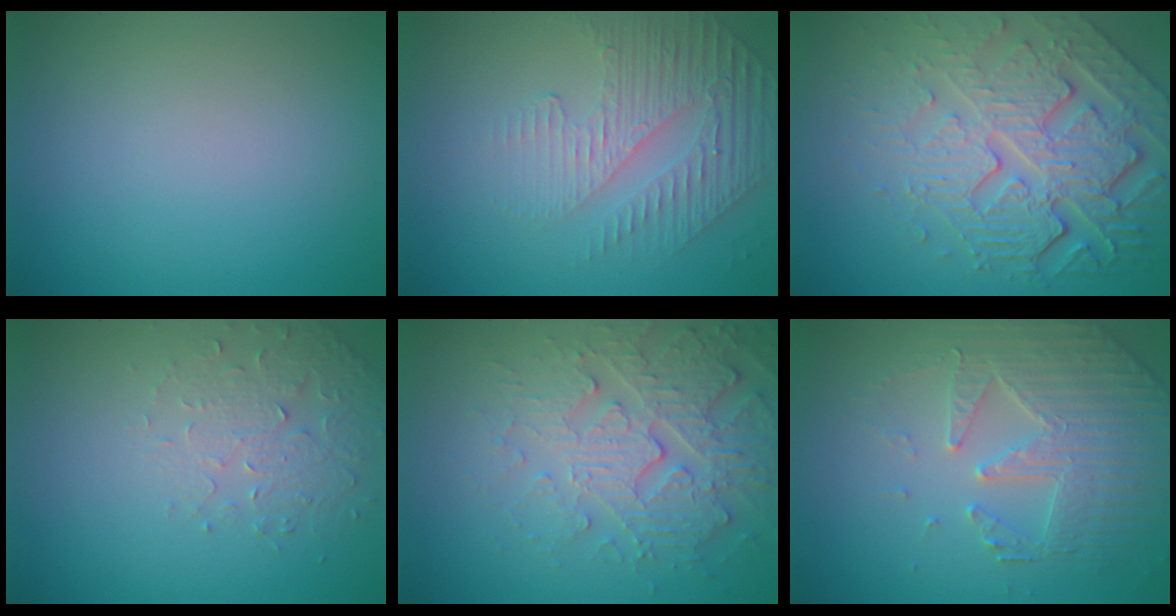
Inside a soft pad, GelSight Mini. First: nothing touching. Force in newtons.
{"total": 4.8, "press": 3.1, "slide": 3.7}
{"total": 8.5, "press": 5.9, "slide": 6.2}
{"total": 1.9, "press": 1.5, "slide": 1.1}
{"total": 4.4, "press": 4.4, "slide": 0.5}
{"total": 4.4, "press": 4.2, "slide": 1.2}